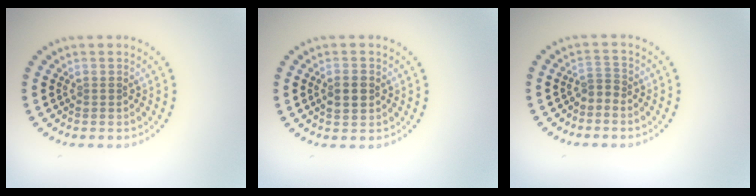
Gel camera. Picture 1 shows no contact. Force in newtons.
{"total": 2.0, "press": 2.0, "slide": 0.1}
{"total": 1.4, "press": 0.9, "slide": 1.0}